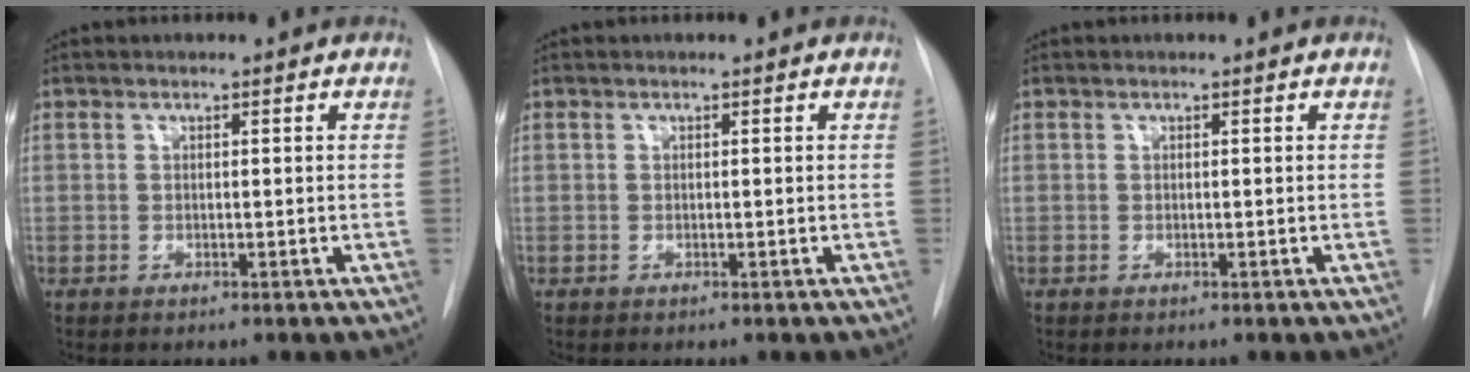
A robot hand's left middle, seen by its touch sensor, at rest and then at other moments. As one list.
[{"total": 0.0}, {"total": 0.0}]